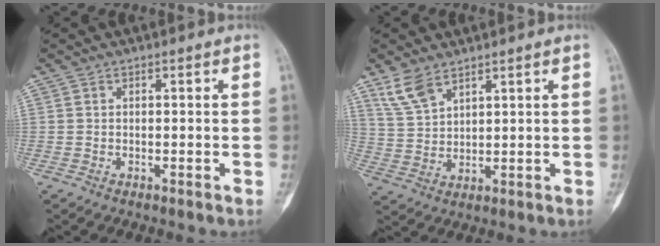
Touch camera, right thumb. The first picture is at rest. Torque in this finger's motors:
{"motor_torque": [0.41, 0.50, -0.06, 0.15, 0.00]}